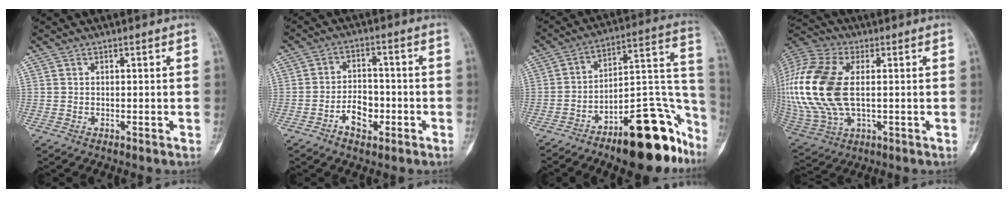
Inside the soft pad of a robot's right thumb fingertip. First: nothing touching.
{"total": 6.3, "force": [-2.8, 3.9, 4.1], "torque": [-0.049, 0.025, -0.051]}
{"total": 23.2, "force": [-14.0, 8.3, 16.4], "torque": [-0.143, 0.112, -0.209]}
{"total": 23.0, "force": [1.4, 13.4, 18.7], "torque": [-0.441, -0.002, 0.031]}